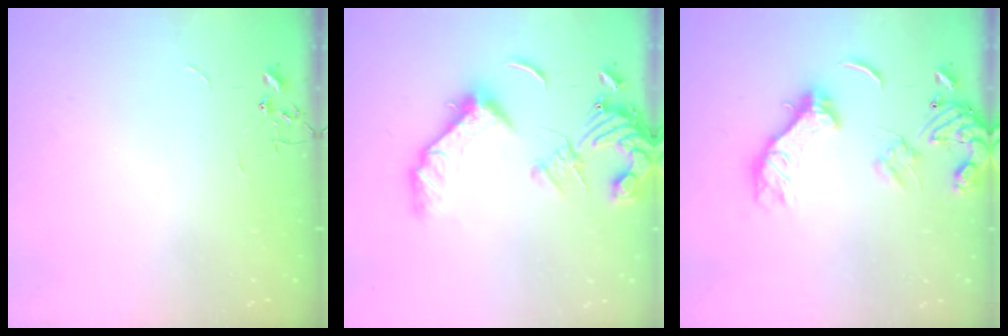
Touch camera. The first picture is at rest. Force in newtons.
{"total": 16.2, "press": 16.0, "slide": 2.2}
{"total": 13.2, "press": 13.1, "slide": 1.7}